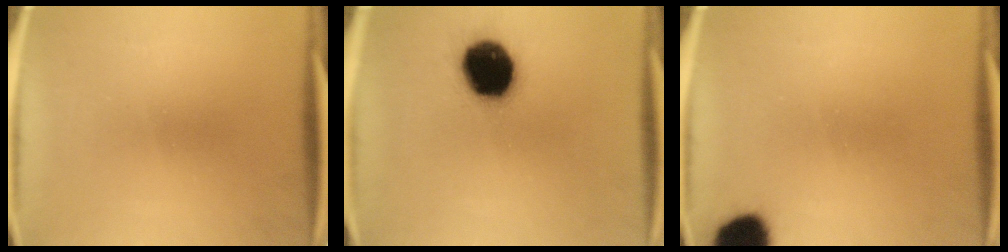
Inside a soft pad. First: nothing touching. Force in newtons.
{"total": 18.4}
{"total": 9.2}